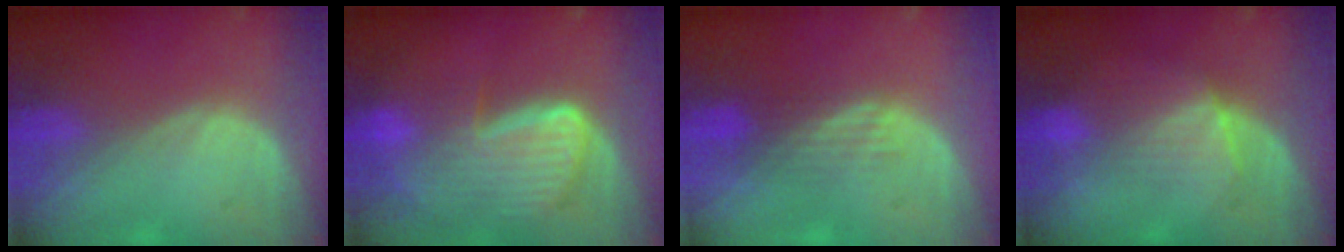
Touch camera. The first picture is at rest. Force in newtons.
{"total": 9.7, "press": 8.2, "slide": 5.3}
{"total": 3.9, "press": 3.2, "slide": 2.3}
{"total": 4.9, "press": 4.7, "slide": 1.2}